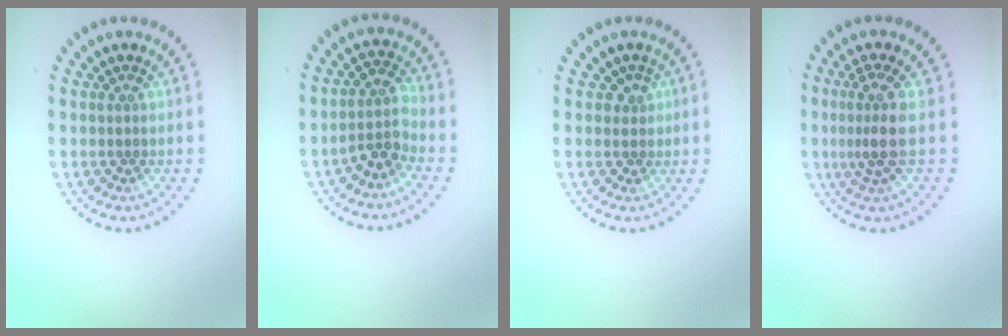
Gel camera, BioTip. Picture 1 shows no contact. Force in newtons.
{"total": 2.6, "press": 2.0, "slide": 1.7}
{"total": 1.4, "press": 1.1, "slide": 0.9}
{"total": 3.0, "press": 2.3, "slide": 1.9}